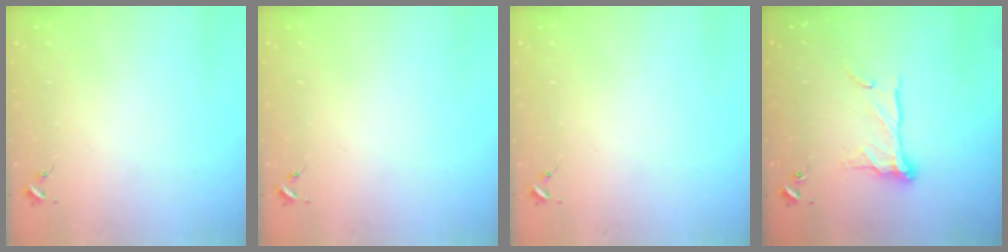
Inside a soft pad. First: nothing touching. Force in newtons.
{"total": 0.0}
{"total": 0.0}
{"total": 10.9, "press": 10.8, "slide": 1.3}